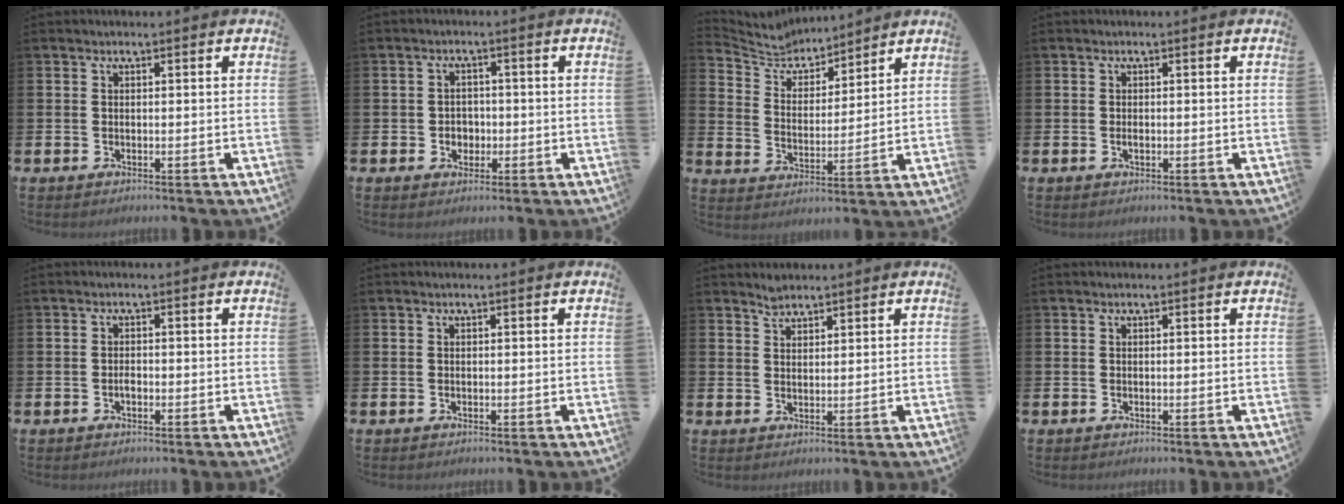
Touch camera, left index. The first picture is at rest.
{"total": 1.8, "force": [-0.5, 1.4, 1.0], "torque": [-0.012, 0.003, -0.015]}
{"total": 6.1, "force": [5.9, 1.3, 0.6], "torque": [-0.051, -0.043, 0.102]}
{"total": 0.6, "force": [-0.1, 0.3, 0.5], "torque": [-0.018, 0.004, -0.001]}
{"total": 1.0, "force": [-0.4, 0.6, 0.7], "torque": [-0.013, 0.000, -0.009]}
{"total": 0.0}
{"total": 2.4, "force": [2.3, 0.8, 0.1], "torque": [0.001, -0.008, 0.042]}
{"total": 0.0}